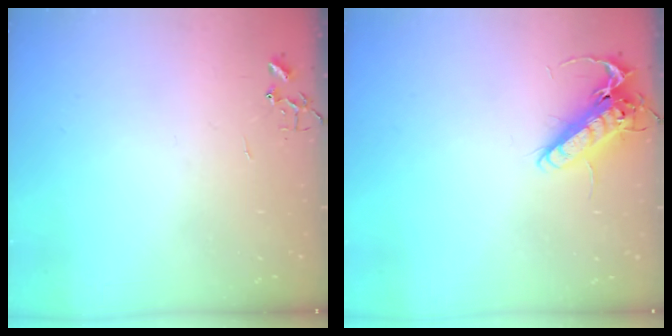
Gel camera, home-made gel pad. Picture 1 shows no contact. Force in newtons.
{"total": 13.8, "press": 13.6, "slide": 2.3}